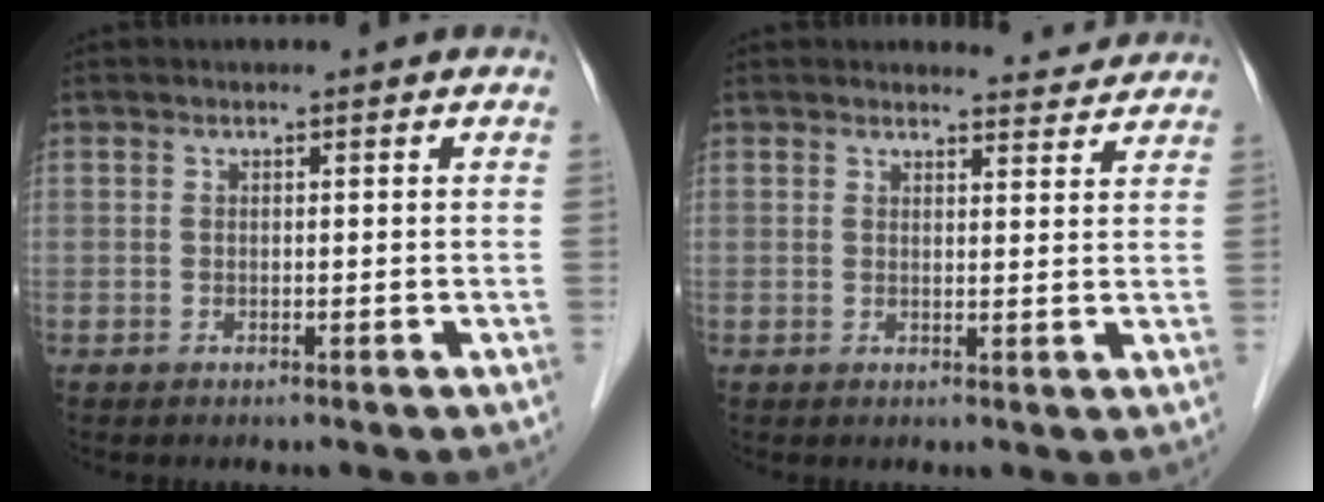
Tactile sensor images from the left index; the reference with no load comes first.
{"total": 3.3, "force": [3.2, 0.5, -0.4], "torque": [-0.002, -0.006, 0.034]}